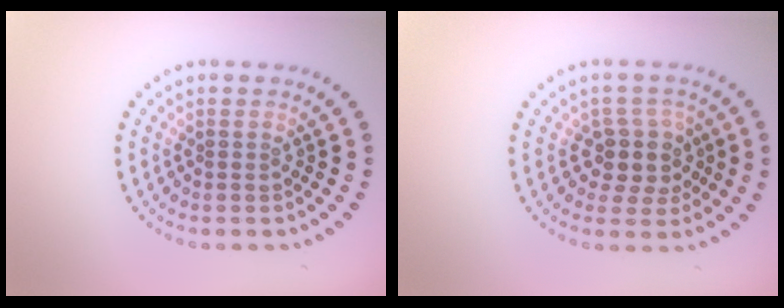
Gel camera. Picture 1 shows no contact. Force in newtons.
{"total": 3.0, "press": 2.6, "slide": 1.6}